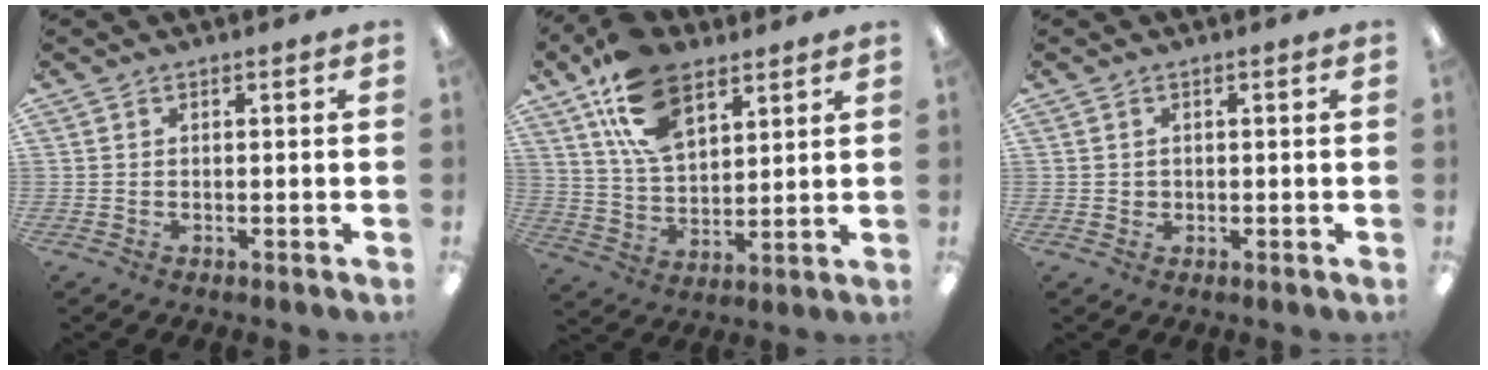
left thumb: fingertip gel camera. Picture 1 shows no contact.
{"total": 16.2, "force": [9.2, 9.1, 9.7], "torque": [-0.188, -0.025, 0.171]}
{"total": 0.9, "force": [0.2, 0.9, 0.1], "torque": [-0.003, 0.004, 0.003]}